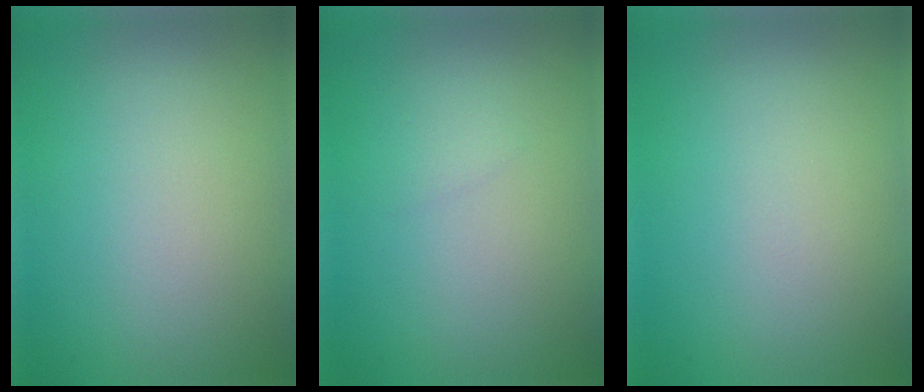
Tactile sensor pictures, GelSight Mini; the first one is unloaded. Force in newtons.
{"total": 0.6, "press": 0.6, "slide": 0.0}
{"total": 0.0}